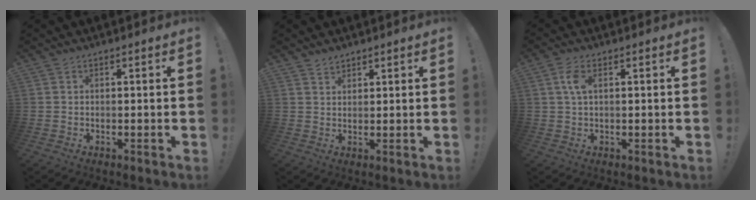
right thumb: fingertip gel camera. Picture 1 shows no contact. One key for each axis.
{"total": 2.3, "fx": 2.1, "fy": 1.1, "fz": 0.3, "tx": 0.005, "ty": -0.016, "tz": 0.036}
{"total": 4.4, "fx": 1.1, "fy": 2.2, "fz": 3.6, "tx": -0.066, "ty": 0.005, "tz": 0.017}